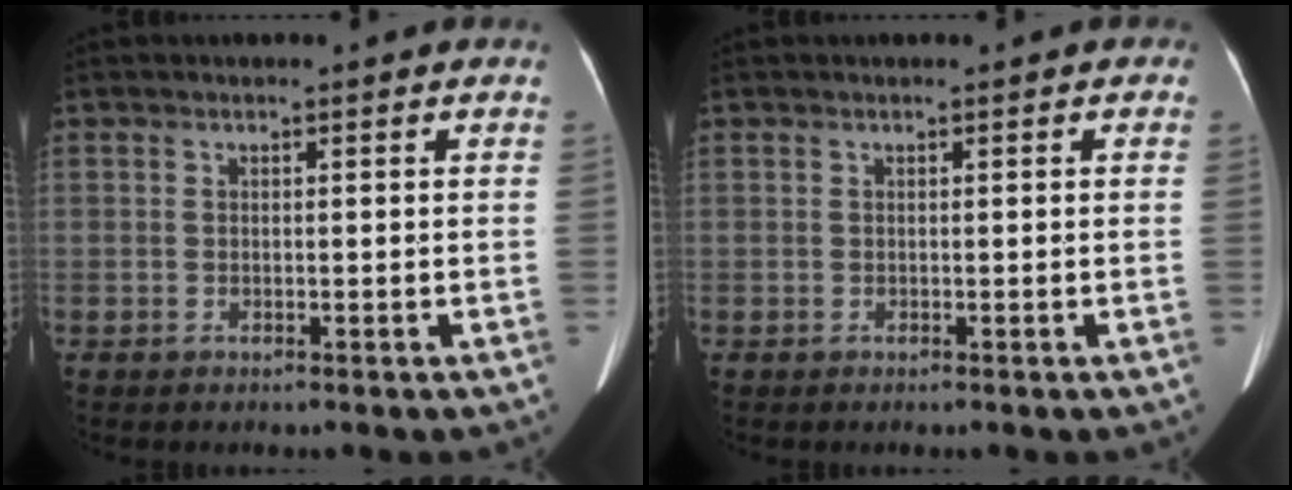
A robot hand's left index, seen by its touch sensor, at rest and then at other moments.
{"total": 0.0}